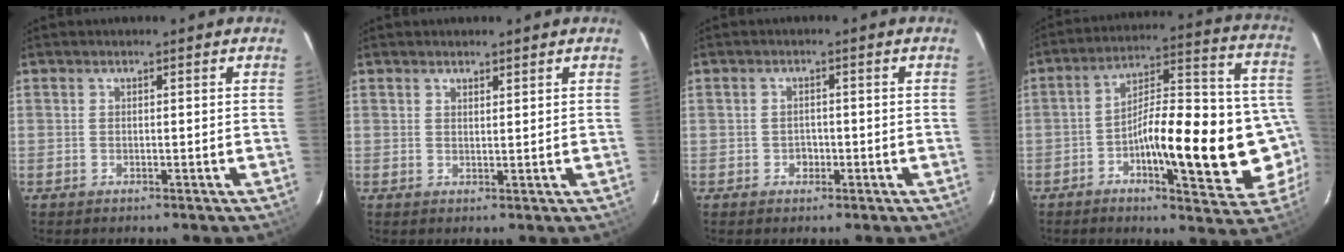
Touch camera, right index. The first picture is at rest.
{"total": 1.3, "force": [1.2, 0.3, 0.5], "torque": [-0.009, -0.001, 0.019]}
{"total": 1.8, "force": [-0.6, 1.5, 0.6], "torque": [-0.011, 0.004, -0.007]}
{"total": 21.8, "force": [-6.7, 6.6, 19.7], "torque": [-0.262, 0.024, -0.096]}